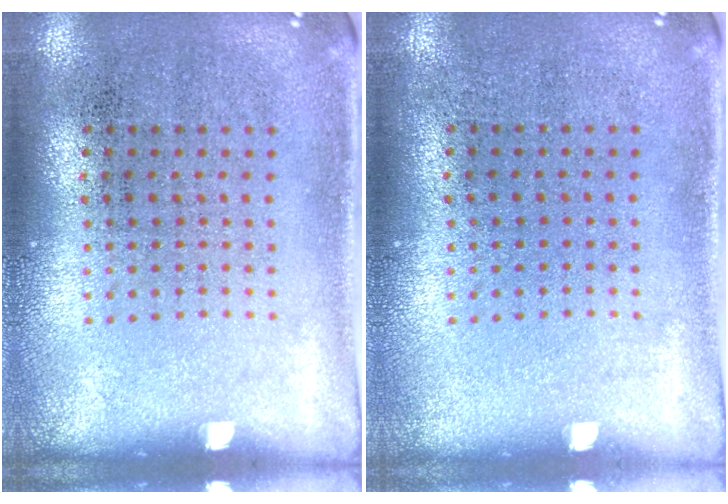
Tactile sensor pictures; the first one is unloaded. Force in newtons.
{"total": 0.0}